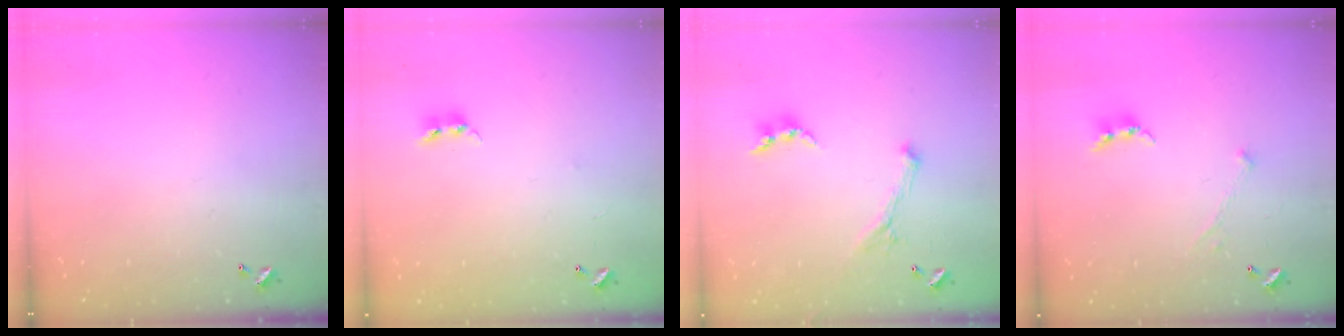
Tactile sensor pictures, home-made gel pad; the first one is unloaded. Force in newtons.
{"total": 7.8, "press": 7.8, "slide": 0.4}
{"total": 1.6, "press": 1.5, "slide": 0.4}
{"total": 0.0}